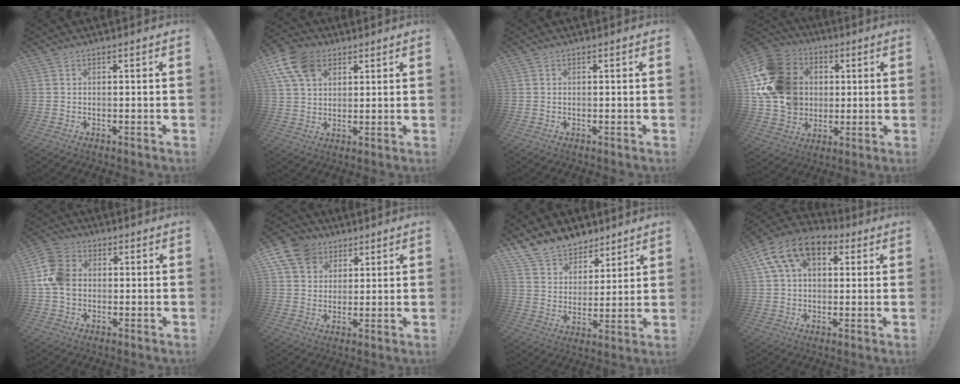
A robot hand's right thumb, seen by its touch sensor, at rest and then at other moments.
{"total": 12.9, "force": [5.9, 8.9, 7.2], "torque": [-0.136, -0.017, 0.115]}
{"total": 0.0}
{"total": 20.3, "force": [3.0, 17.0, 10.6], "torque": [-0.194, -0.004, 0.080]}
{"total": 10.5, "force": [-0.3, 8.2, 6.4], "torque": [-0.125, 0.014, -0.002]}
{"total": 11.0, "force": [5.3, 8.8, 4.1], "torque": [-0.067, -0.027, 0.108]}
{"total": 11.3, "force": [8.9, 6.6, 1.9], "torque": [-0.043, -0.069, 0.175]}
{"total": 14.6, "force": [6.1, 9.2, 9.6], "torque": [-0.172, -0.017, 0.114]}